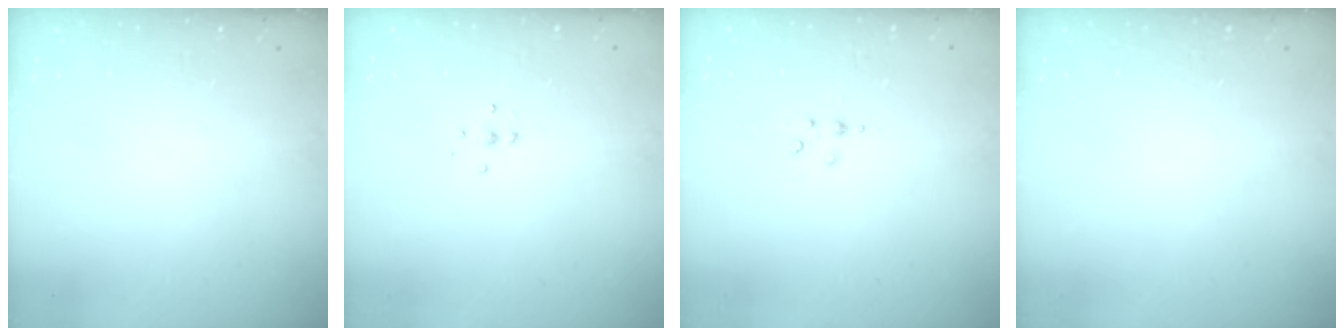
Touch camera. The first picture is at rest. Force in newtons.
{"total": 4.7, "press": 4.6, "slide": 0.5}
{"total": 2.8, "press": 2.8, "slide": 0.4}
{"total": 0.0}